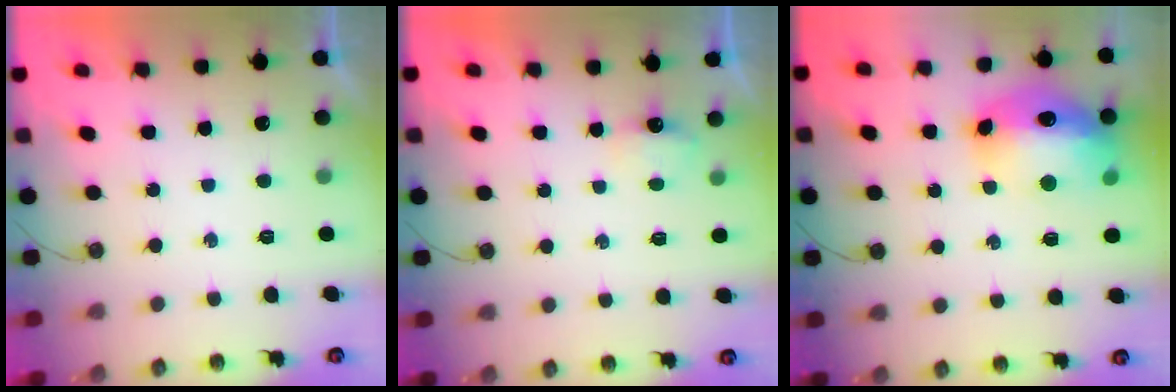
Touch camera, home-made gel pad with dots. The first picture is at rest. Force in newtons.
{"total": 3.8, "press": 3.8, "slide": 0.6}
{"total": 17.5, "press": 17.5, "slide": 1.6}